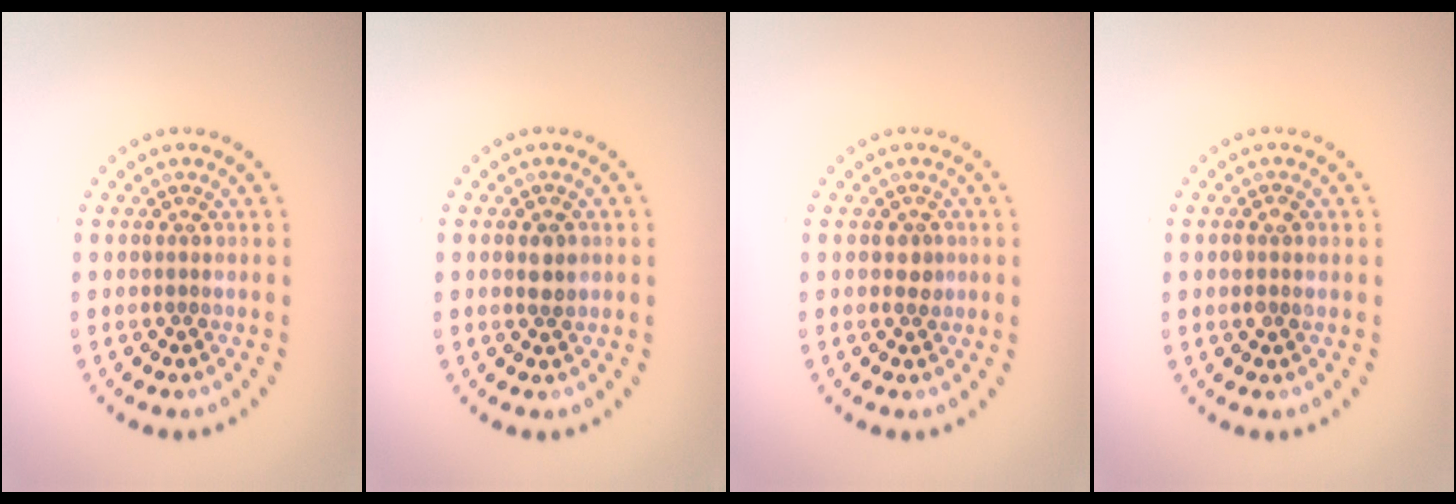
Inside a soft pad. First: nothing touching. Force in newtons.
{"total": 1.4, "press": 1.4, "slide": 0.2}
{"total": 1.0, "press": 1.0, "slide": 0.2}
{"total": 1.2, "press": 1.1, "slide": 0.3}